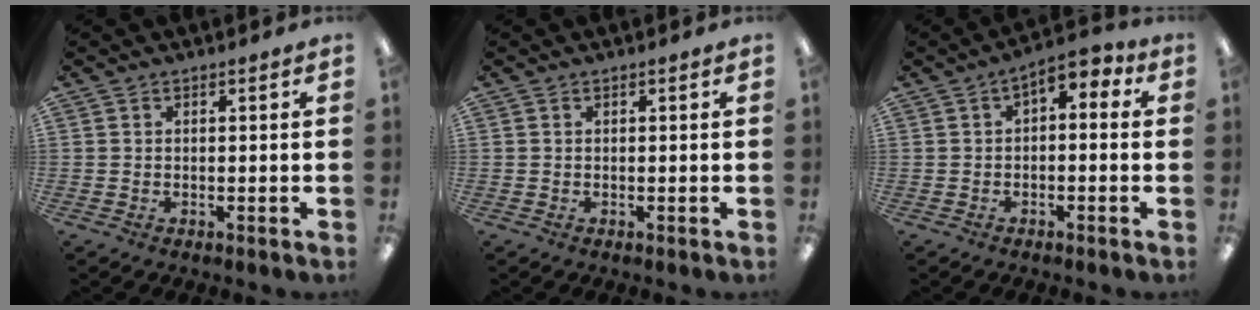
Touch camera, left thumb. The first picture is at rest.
{"total": 0.0}
{"total": 4.2, "force": [0.3, 2.5, 3.4], "torque": [-0.042, -0.003, -0.003]}